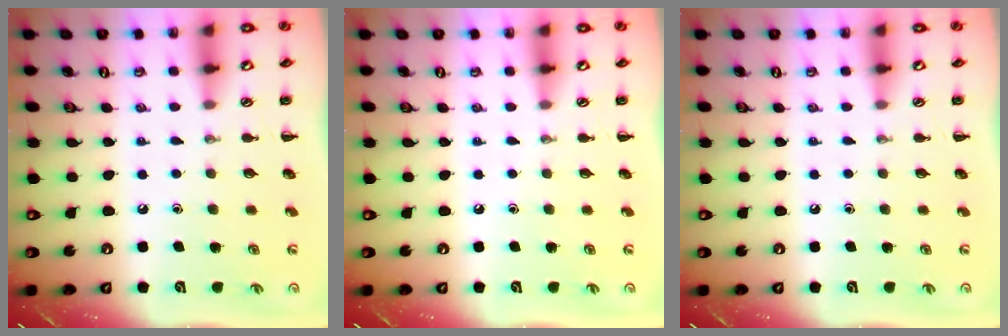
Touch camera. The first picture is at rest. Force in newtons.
{"total": 0.0}
{"total": 0.0}